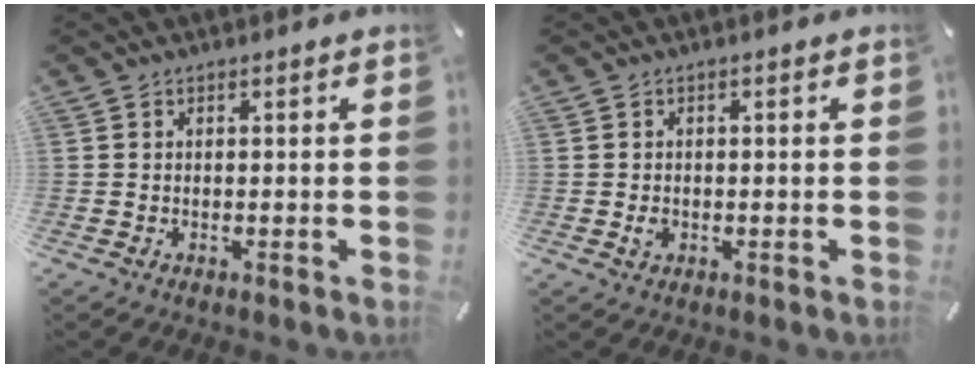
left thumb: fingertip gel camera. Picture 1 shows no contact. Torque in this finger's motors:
{"motor_torque": [-0.04, 0.58, -0.17, -0.07, 0.00]}